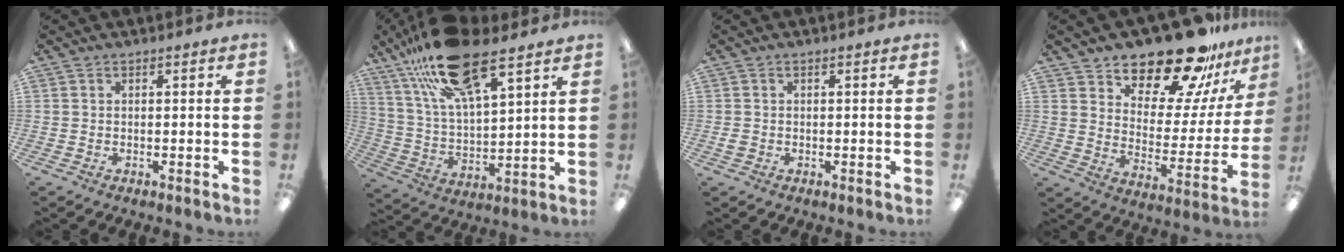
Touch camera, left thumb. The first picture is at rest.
{"total": 21.7, "force": [14.2, 7.8, 14.4], "torque": [-0.265, -0.054, 0.249]}
{"total": 1.1, "force": [0.1, 0.8, 0.7], "torque": [-0.013, 0.004, 0.000]}
{"total": 20.0, "force": [17.2, 6.5, 7.7], "torque": [-0.121, -0.135, 0.296]}